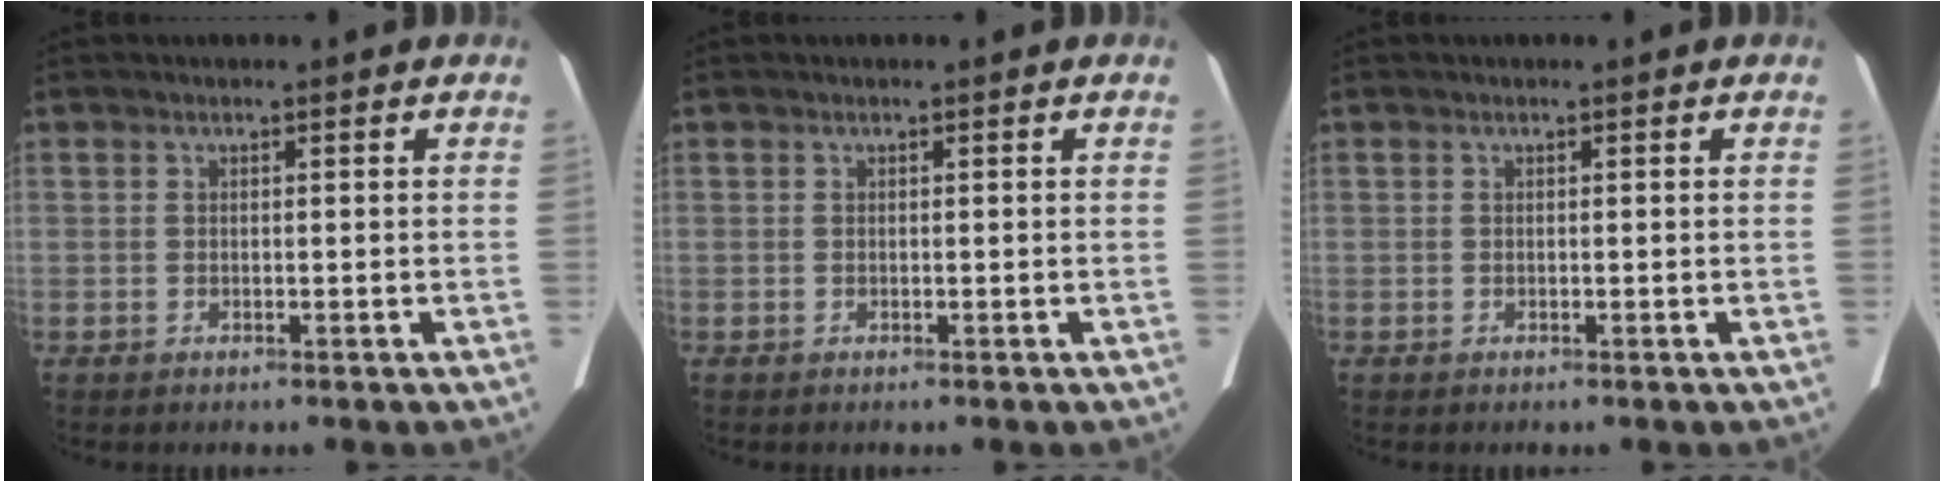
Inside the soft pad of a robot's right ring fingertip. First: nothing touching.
{"total": 0.0}
{"total": 0.0}